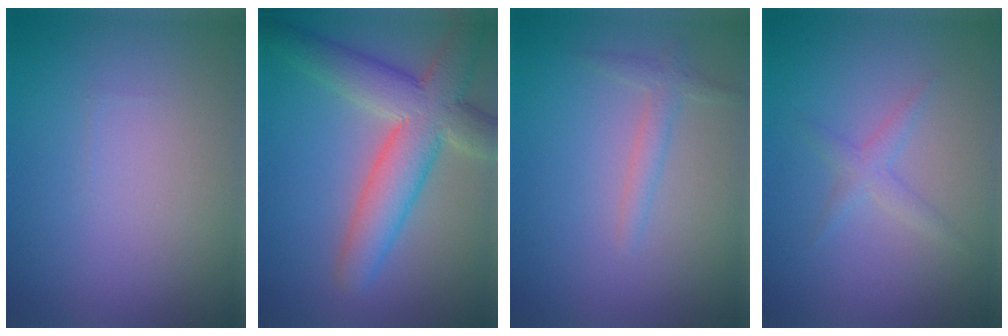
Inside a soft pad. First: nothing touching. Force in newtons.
{"total": 7.9, "press": 7.8, "slide": 0.7}
{"total": 1.5, "press": 1.5, "slide": 0.1}
{"total": 1.4, "press": 1.4, "slide": 0.0}